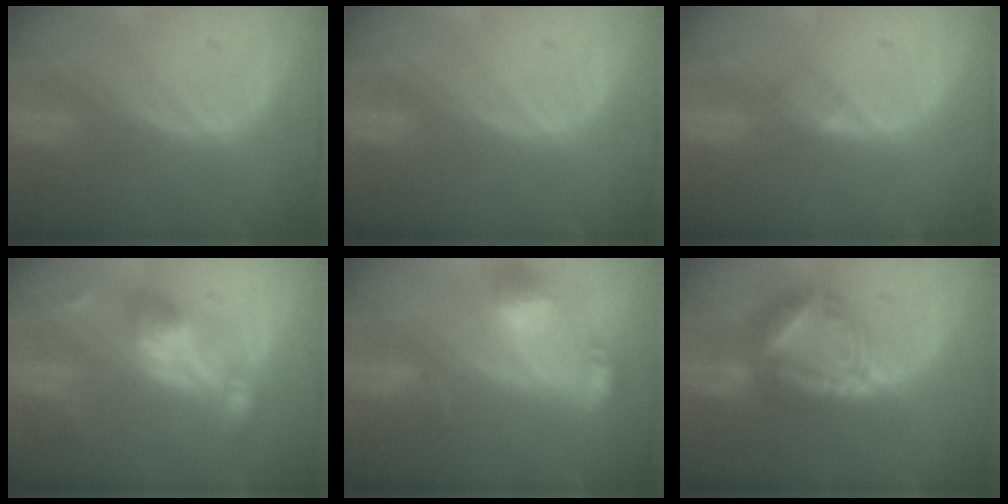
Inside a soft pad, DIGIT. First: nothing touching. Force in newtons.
{"total": 0.0}
{"total": 1.8, "press": 1.8, "slide": 0.2}
{"total": 5.9, "press": 5.9, "slide": 0.1}
{"total": 7.0, "press": 6.6, "slide": 2.5}
{"total": 8.7, "press": 8.7, "slide": 0.8}